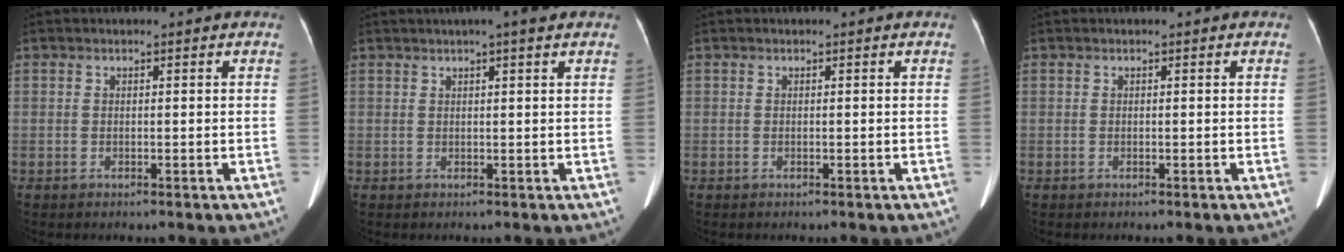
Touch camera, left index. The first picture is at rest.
{"total": 3.6, "force": [2.6, 0.1, 2.6], "torque": [-0.034, 0.017, 0.036]}
{"total": 0.0}
{"total": 0.0}